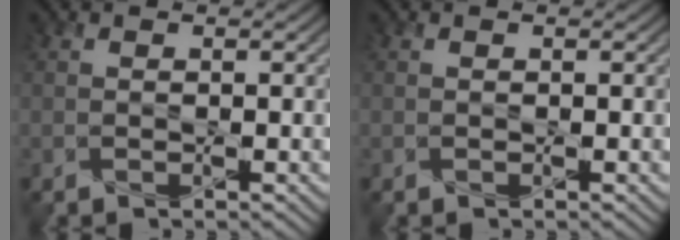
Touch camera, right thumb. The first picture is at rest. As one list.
[{"total": 0.0}]